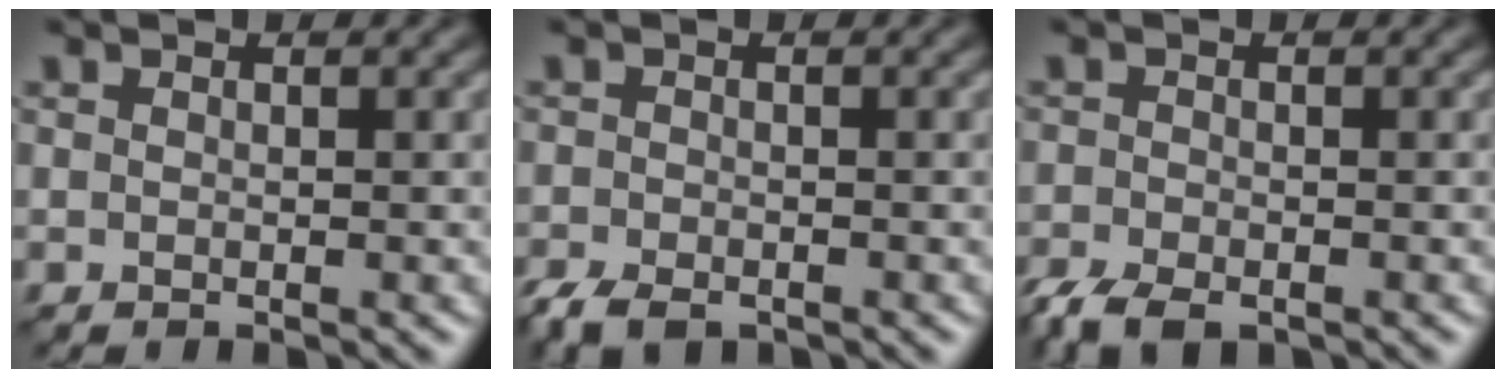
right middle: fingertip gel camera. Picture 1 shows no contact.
{"total": 3.4, "force": [-2.6, 1.5, 1.6], "torque": [-0.028, -0.010, -0.053]}
{"total": 4.3, "force": [-3.2, 1.8, 2.2], "torque": [-0.042, -0.013, -0.066]}